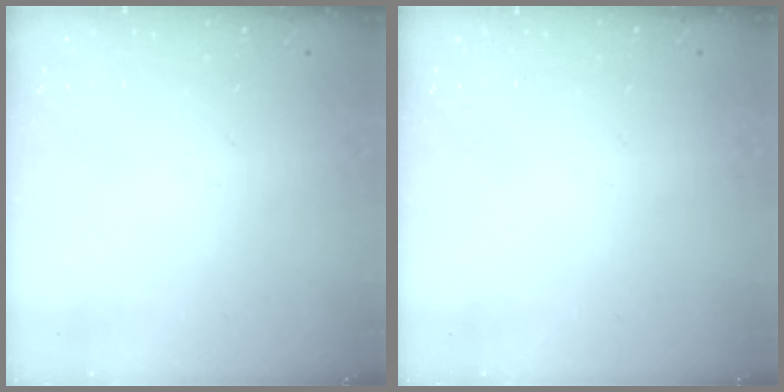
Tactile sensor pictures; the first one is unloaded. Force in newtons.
{"total": 0.0}